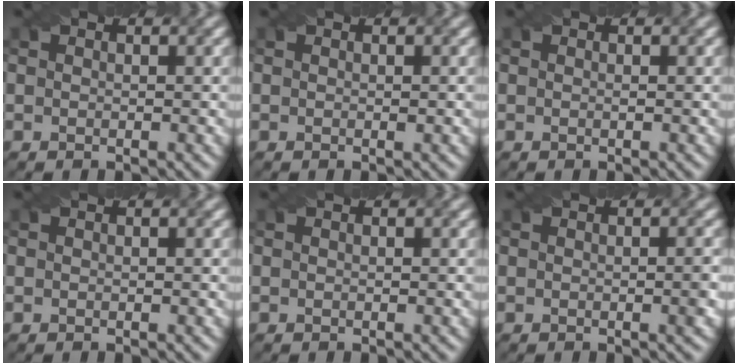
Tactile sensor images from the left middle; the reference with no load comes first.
{"total": 0.0}
{"total": 0.0}
{"total": 0.0}
{"total": 0.0}
{"total": 1.2, "force": [-0.3, 0.0, 1.2], "torque": [-0.013, 0.002, -0.004]}